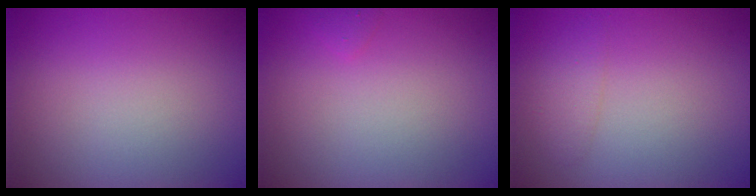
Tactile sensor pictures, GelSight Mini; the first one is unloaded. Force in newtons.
{"total": 0.6, "press": 0.6, "slide": 0.0}
{"total": 1.4, "press": 1.4, "slide": 0.1}